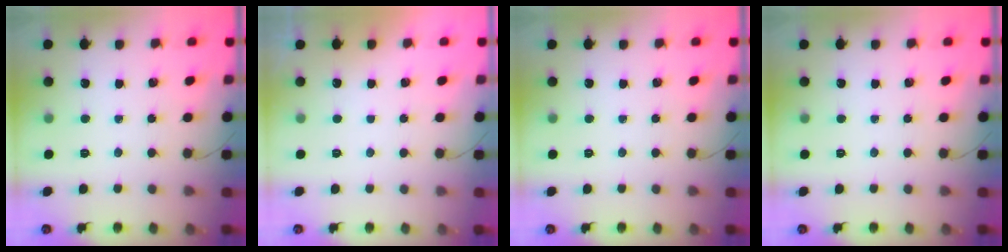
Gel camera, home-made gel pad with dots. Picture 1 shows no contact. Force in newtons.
{"total": 3.0, "press": 3.0, "slide": 0.1}
{"total": 0.0}
{"total": 0.0}